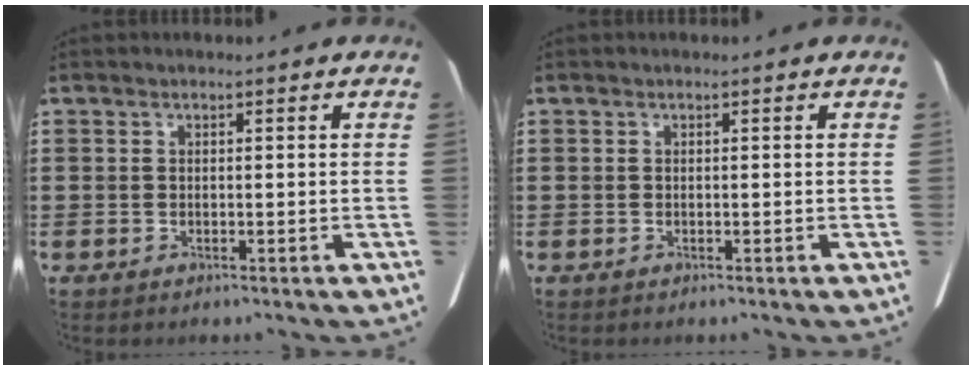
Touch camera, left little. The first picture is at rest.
{"total": 0.0}